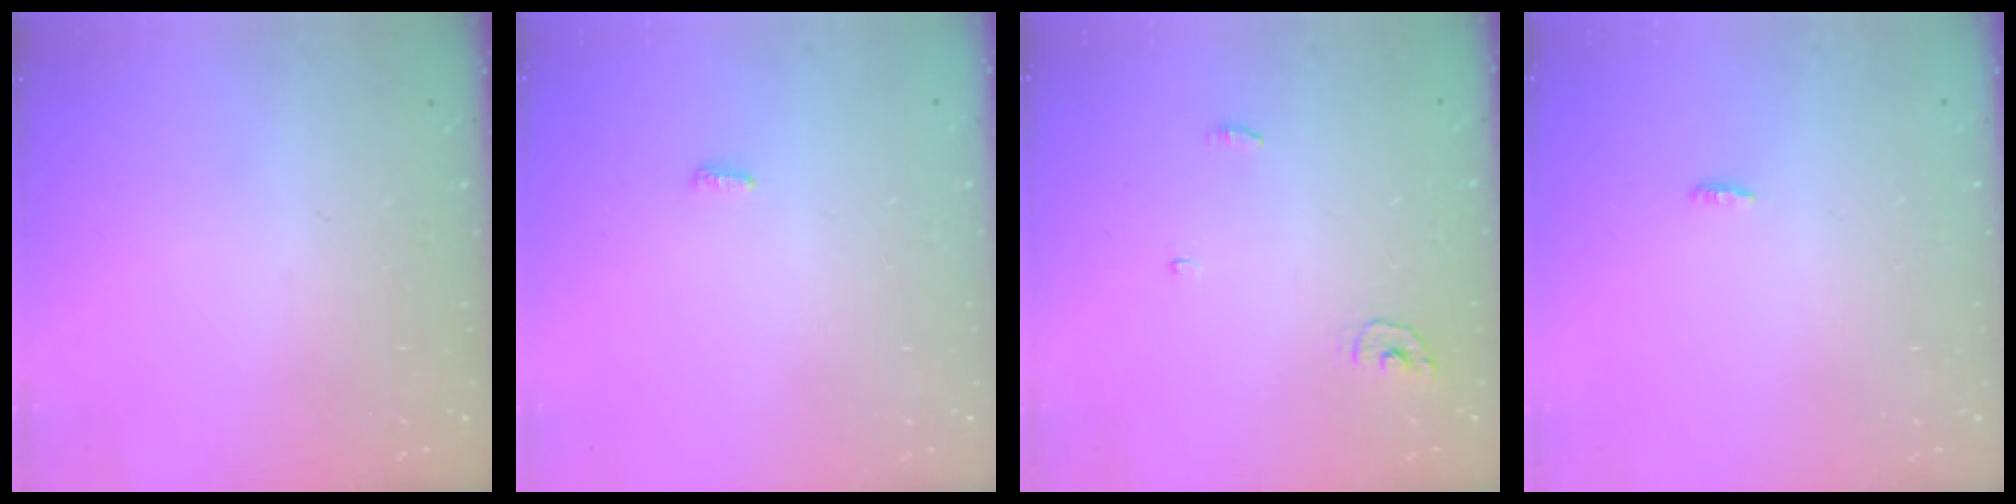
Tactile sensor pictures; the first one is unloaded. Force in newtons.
{"total": 2.8, "press": 2.8, "slide": 0.5}
{"total": 3.7, "press": 3.6, "slide": 0.3}
{"total": 2.8, "press": 2.7, "slide": 0.8}